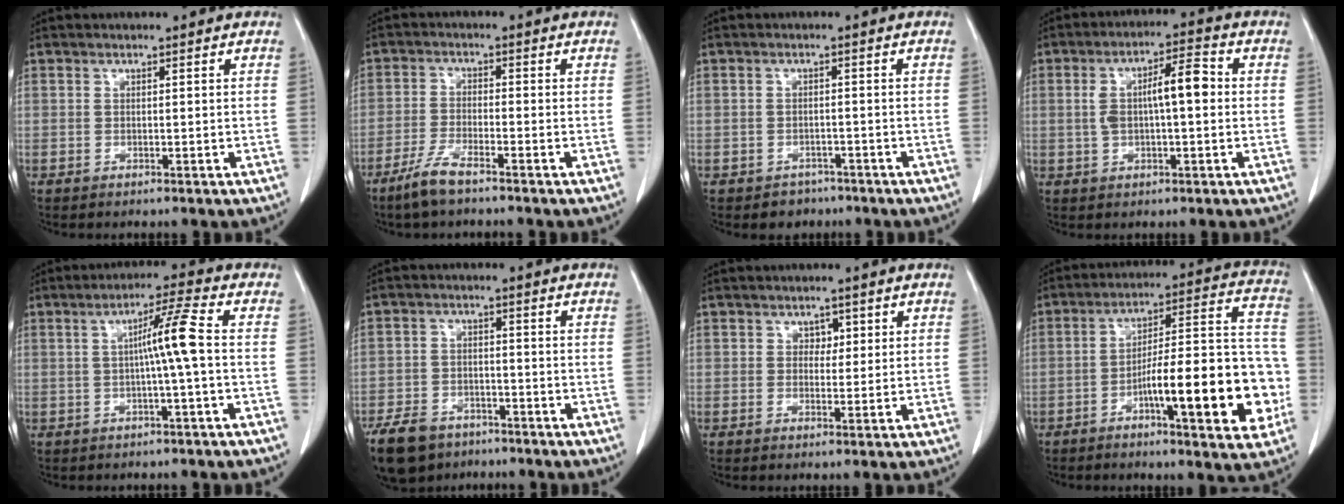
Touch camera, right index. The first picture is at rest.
{"total": 4.8, "force": [-3.7, 0.6, 3.0], "torque": [-0.069, -0.007, -0.074]}
{"total": 2.8, "force": [-1.8, 2.1, 0.1], "torque": [-0.005, 0.011, -0.024]}
{"total": 7.9, "force": [0.6, 2.2, 7.6], "torque": [-0.144, 0.027, 0.010]}
{"total": 6.2, "force": [0.0, -1.0, 6.1], "torque": [-0.105, 0.012, 0.001]}
{"total": 9.0, "force": [-6.5, 5.5, 3.2], "torque": [-0.069, -0.001, -0.107]}
{"total": 2.1, "force": [0.8, 1.6, 1.1], "torque": [-0.011, 0.000, 0.011]}
{"total": 19.7, "force": [-6.0, 3.7, 18.3], "torque": [-0.227, 0.029, -0.081]}